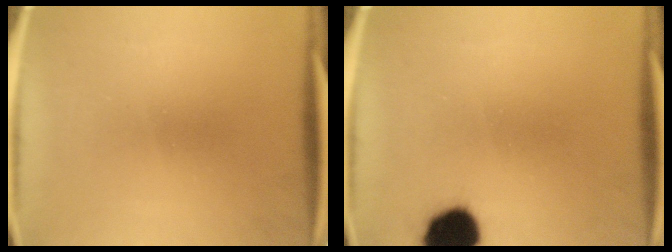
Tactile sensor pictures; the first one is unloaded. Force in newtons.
{"total": 11.7}